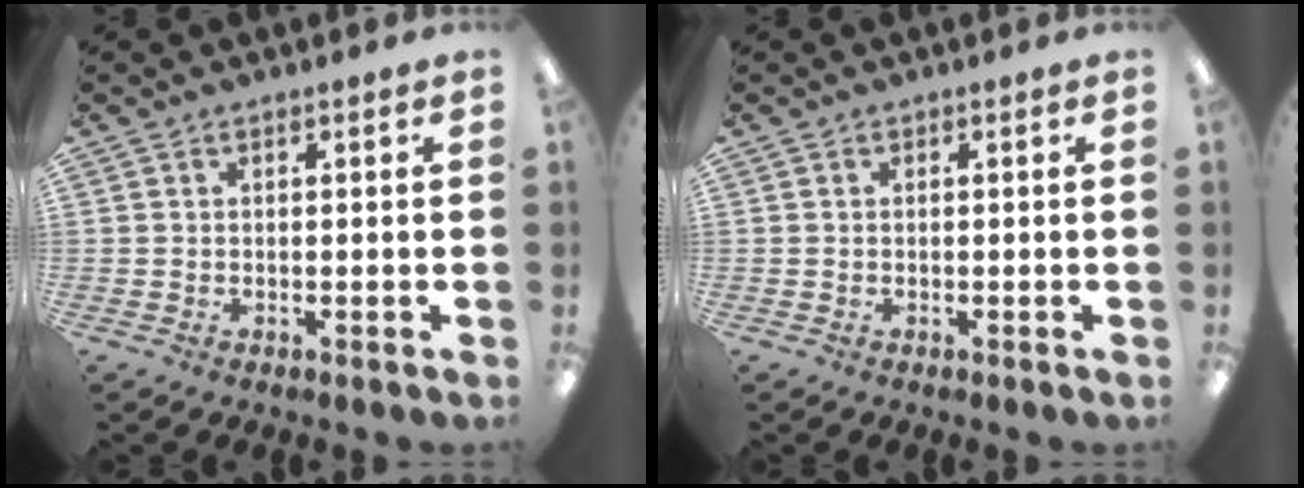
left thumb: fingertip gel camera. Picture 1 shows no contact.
{"total": 0.0}